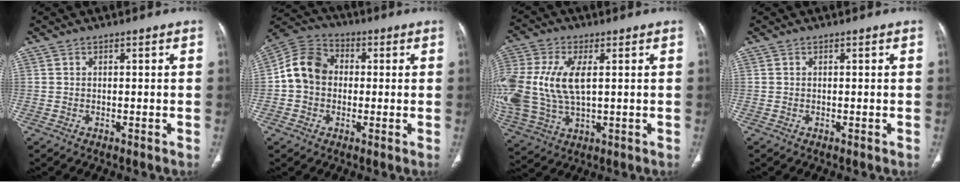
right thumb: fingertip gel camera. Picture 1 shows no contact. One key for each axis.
{"total": 10.1, "fx": 0.1, "fy": 8.4, "fz": 5.7, "tx": -0.094, "ty": 0.031, "tz": -0.011}
{"total": 20.4, "fx": 2.3, "fy": 11.7, "fz": 16.6, "tx": -0.417, "ty": -0.001, "tz": 0.050}
{"total": 0.0}